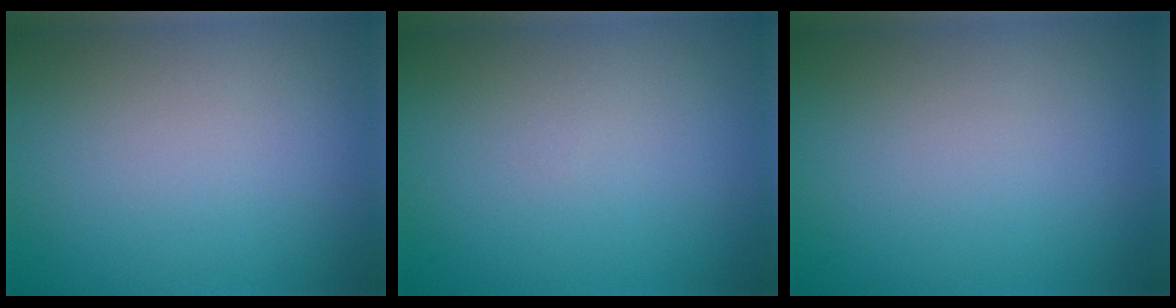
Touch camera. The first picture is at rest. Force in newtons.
{"total": 0.0}
{"total": 0.0}